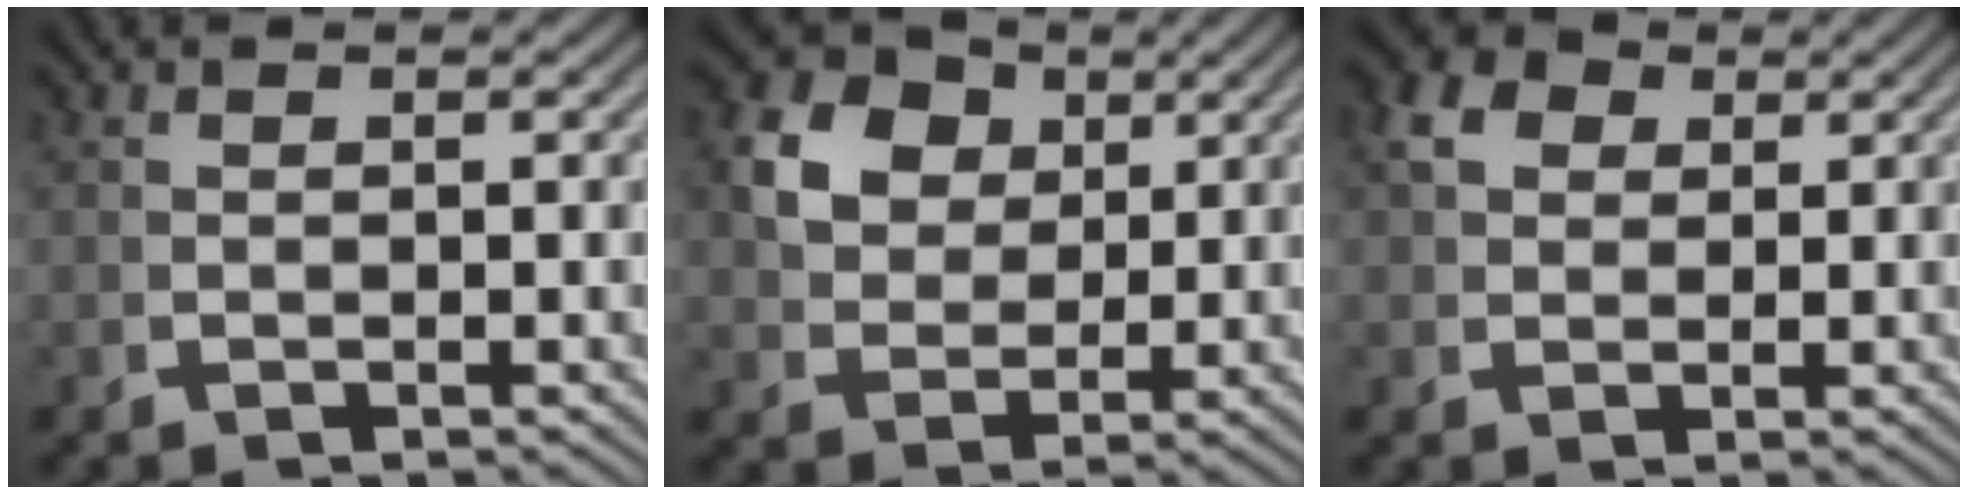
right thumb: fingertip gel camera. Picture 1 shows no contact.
{"total": 10.1, "force": [3.3, 8.0, 5.2], "torque": [-0.113, -0.006, 0.057]}
{"total": 4.9, "force": [2.3, 3.7, 2.4], "torque": [-0.055, -0.005, 0.041]}